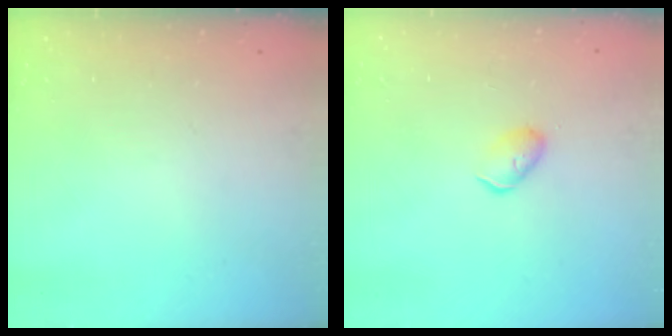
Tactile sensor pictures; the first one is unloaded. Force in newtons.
{"total": 4.1, "press": 4.0, "slide": 0.8}